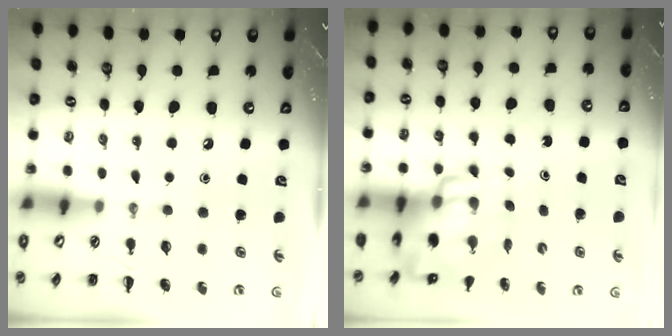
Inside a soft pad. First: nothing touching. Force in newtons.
{"total": 9.3, "press": 9.0, "slide": 2.4}